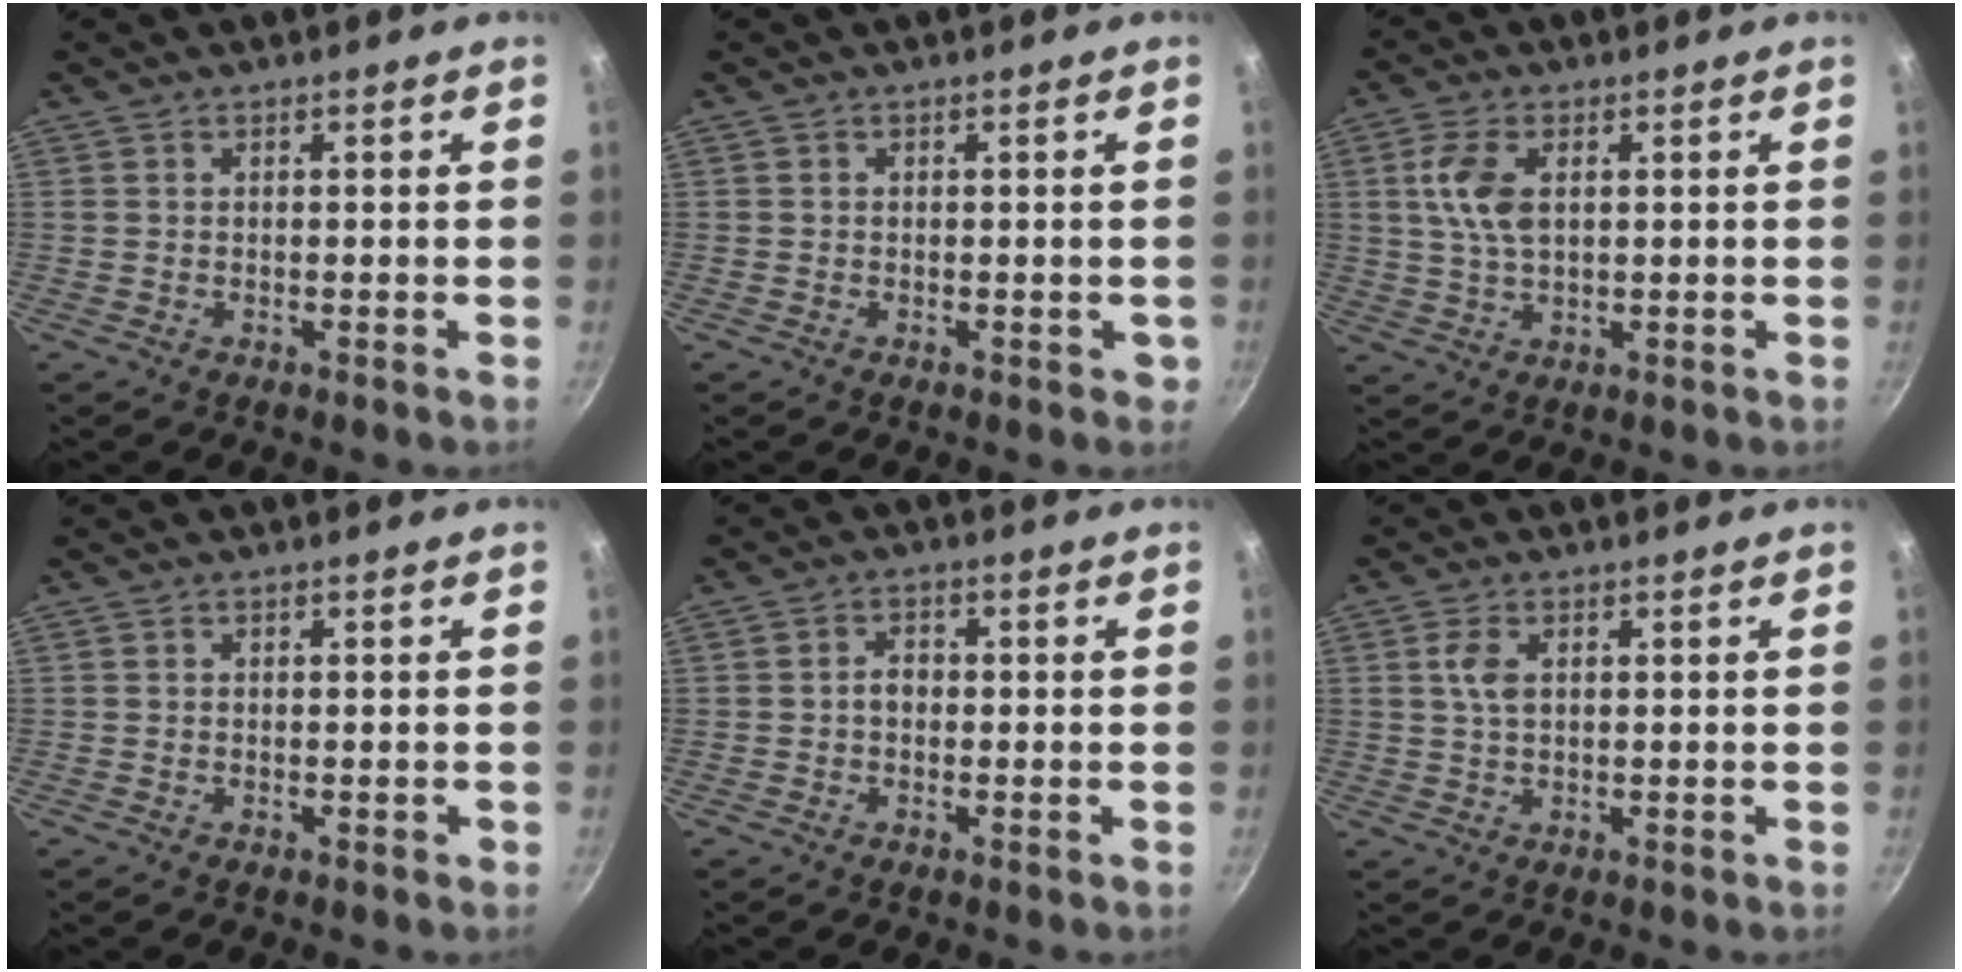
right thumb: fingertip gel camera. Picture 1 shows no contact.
{"total": 1.5, "force": [-0.1, 1.2, 0.9], "torque": [-0.002, 0.002, -0.001]}
{"total": 7.6, "force": [1.8, 4.2, 6.1], "torque": [-0.118, 0.002, 0.033]}
{"total": 0.5, "force": [-0.1, 0.4, 0.3], "torque": [0.000, 0.003, -0.003]}
{"total": 2.5, "force": [-0.2, 1.9, 1.7], "torque": [-0.017, 0.012, -0.006]}
{"total": 3.7, "force": [0.9, 2.1, 2.9], "torque": [-0.056, 0.001, 0.016]}